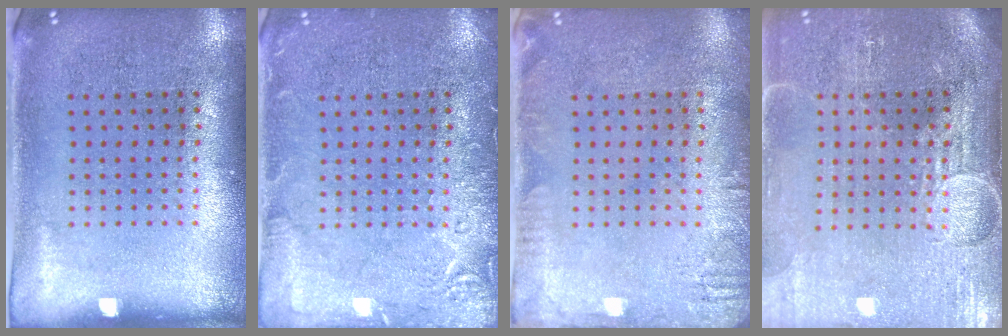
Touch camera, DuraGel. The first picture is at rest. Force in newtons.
{"total": 2.9, "press": 2.9, "slide": 0.4}
{"total": 1.9, "press": 1.9, "slide": 0.3}
{"total": 4.1, "press": 3.7, "slide": 1.9}